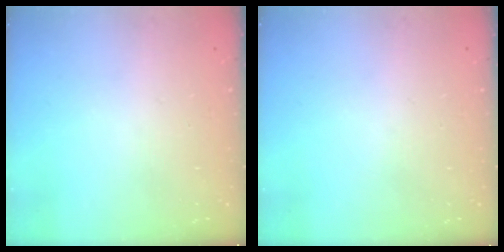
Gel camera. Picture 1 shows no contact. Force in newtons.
{"total": 0.0}